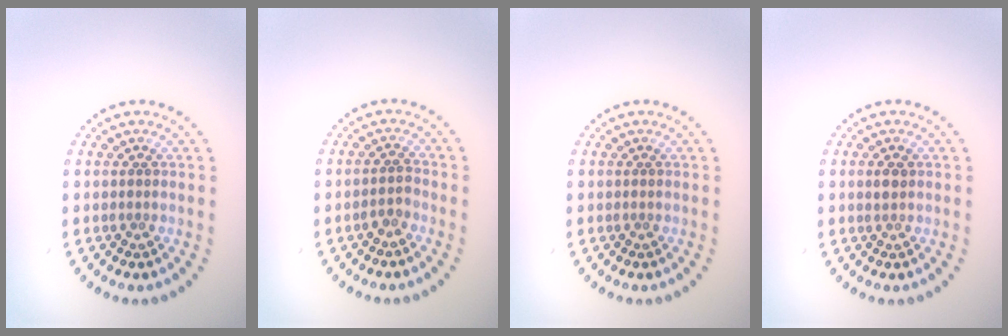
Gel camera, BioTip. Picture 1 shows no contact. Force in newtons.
{"total": 1.4, "press": 1.1, "slide": 0.9}
{"total": 0.0}
{"total": 1.1, "press": 1.0, "slide": 0.3}